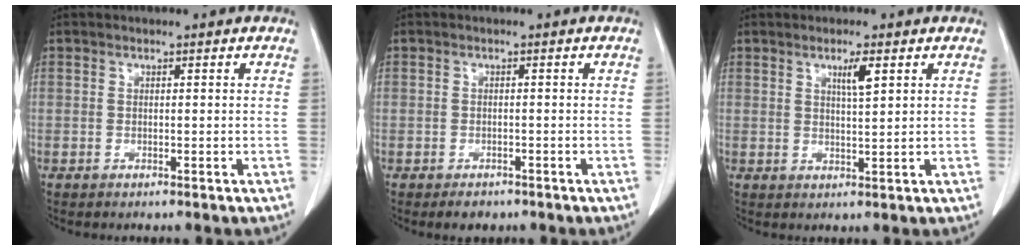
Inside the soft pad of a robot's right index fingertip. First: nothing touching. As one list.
[{"total": 2.3, "force": [-1.5, 1.5, 0.7], "torque": [-0.010, 0.002, -0.016]}, {"total": 3.1, "force": [1.5, 0.1, 2.7], "torque": [-0.046, -0.004, 0.026]}]